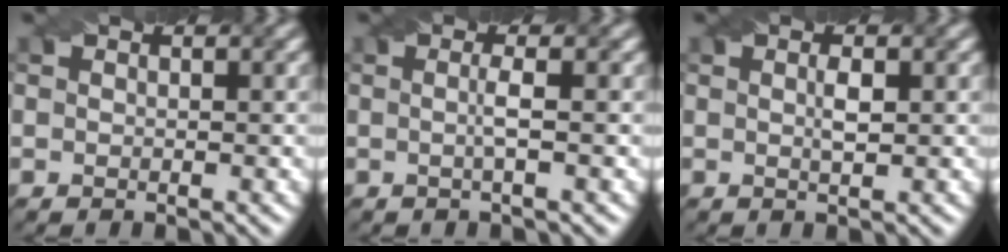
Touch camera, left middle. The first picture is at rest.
{"total": 1.6, "force": [-0.1, 0.2, 1.6], "torque": [-0.034, 0.000, -0.005]}
{"total": 1.4, "force": [0.2, 0.3, 1.4], "torque": [-0.027, 0.003, 0.003]}